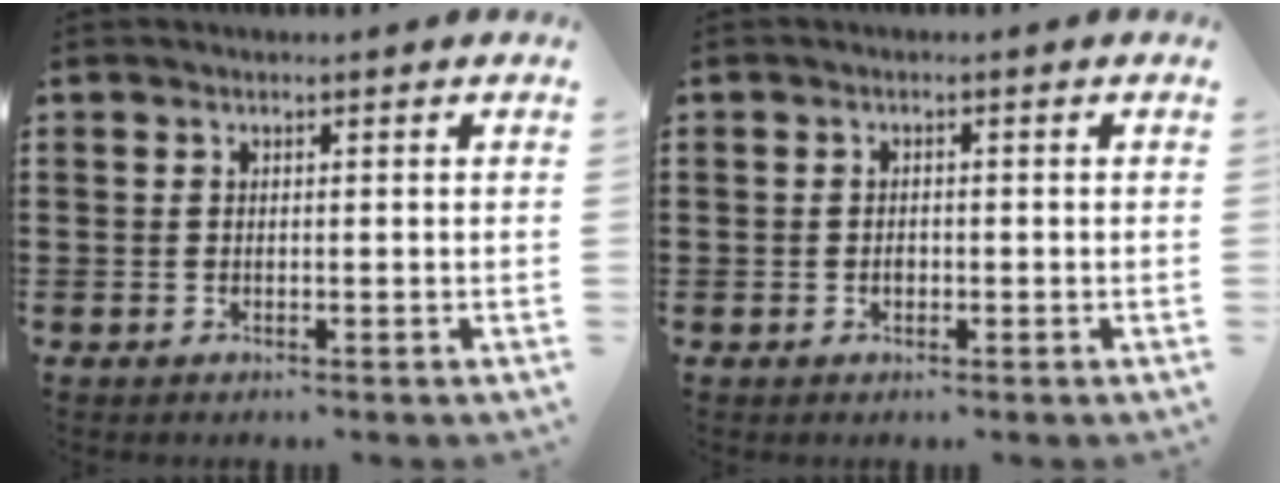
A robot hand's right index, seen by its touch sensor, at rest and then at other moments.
{"total": 1.1, "force": [-0.3, 0.9, 0.5], "torque": [-0.012, 0.003, -0.005]}